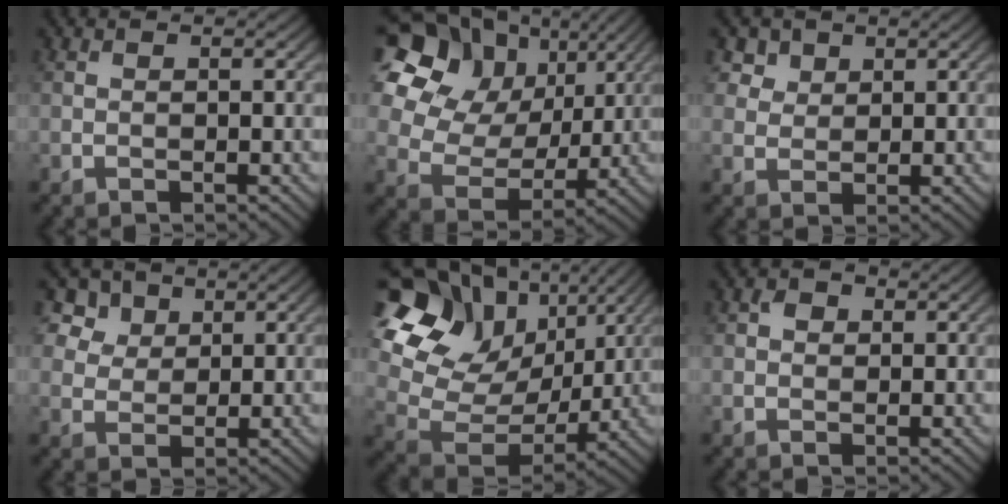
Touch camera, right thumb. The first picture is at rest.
{"total": 19.1, "force": [8.4, 14.3, 9.3], "torque": [-0.255, 0.067, 0.175]}
{"total": 3.4, "force": [2.3, 2.4, 1.0], "torque": [-0.031, -0.015, 0.058]}
{"total": 4.8, "force": [2.8, 3.5, 1.6], "torque": [-0.046, -0.012, 0.066]}
{"total": 17.3, "force": [8.3, 12.3, 8.9], "torque": [-0.213, 0.034, 0.166]}
{"total": 1.4, "force": [0.4, 1.2, 0.6], "torque": [-0.010, 0.001, 0.003]}